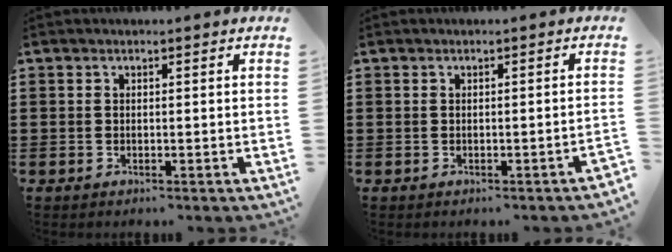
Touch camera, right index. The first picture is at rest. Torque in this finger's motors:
{"motor_torque": [-0.15, 0.21, 0.00, 0.00]}